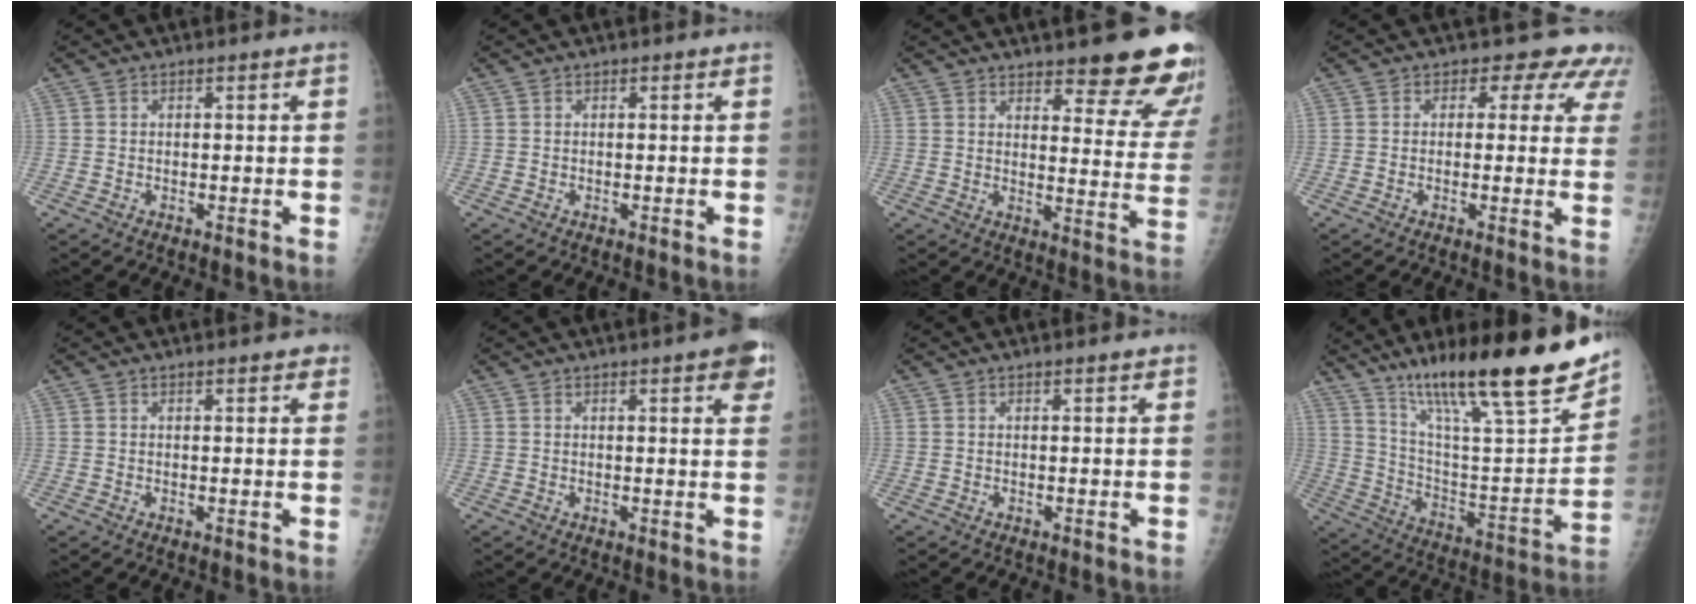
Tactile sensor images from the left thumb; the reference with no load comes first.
{"total": 0.0}
{"total": 17.2, "force": [13.2, 4.5, 10.0], "torque": [-0.086, -0.088, 0.157]}
{"total": 6.9, "force": [4.8, 4.5, 2.1], "torque": [0.022, -0.013, 0.031]}
{"total": 2.4, "force": [1.8, 0.9, 1.4], "torque": [-0.003, -0.002, 0.019]}
{"total": 6.1, "force": [3.1, 1.4, 5.0], "torque": [-0.047, -0.006, 0.032]}
{"total": 1.0, "force": [0.7, 0.2, 0.6], "torque": [-0.007, -0.001, 0.010]}
{"total": 28.1, "force": [19.2, 4.9, 19.9], "torque": [-0.292, -0.064, 0.316]}